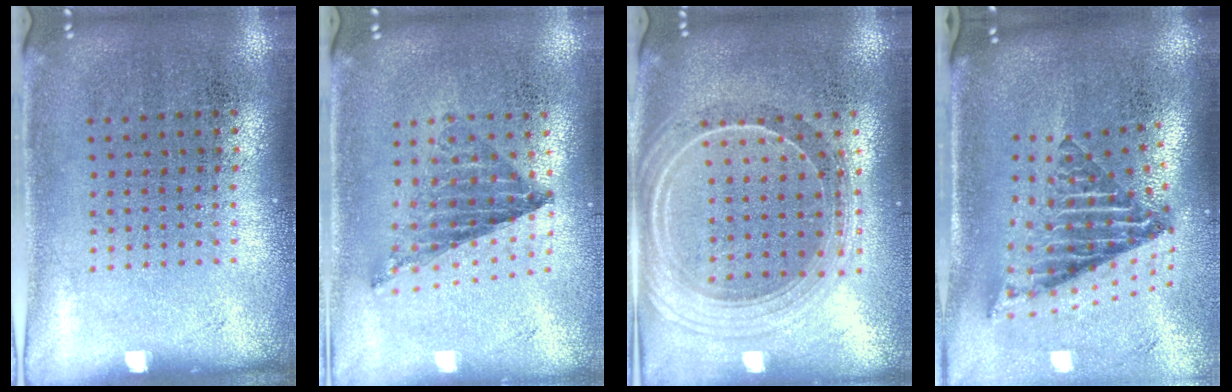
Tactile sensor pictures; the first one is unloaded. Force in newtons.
{"total": 0.9, "press": 0.9, "slide": 0.1}
{"total": 2.3, "press": 2.0, "slide": 1.2}
{"total": 2.9, "press": 1.8, "slide": 2.3}